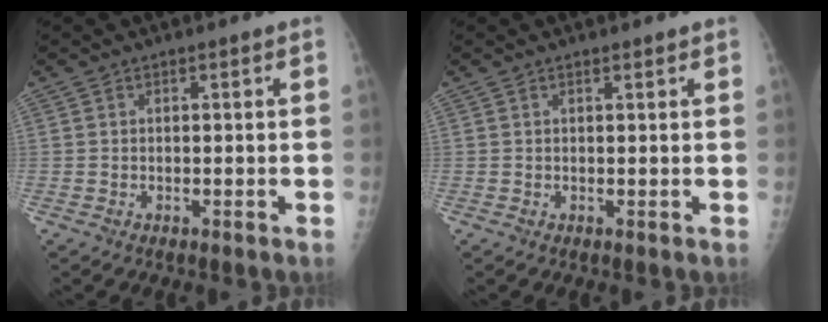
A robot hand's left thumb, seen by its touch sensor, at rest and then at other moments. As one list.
[{"total": 0.6, "force": [0.5, 0.1, 0.3], "torque": [-0.006, -0.003, 0.009]}]